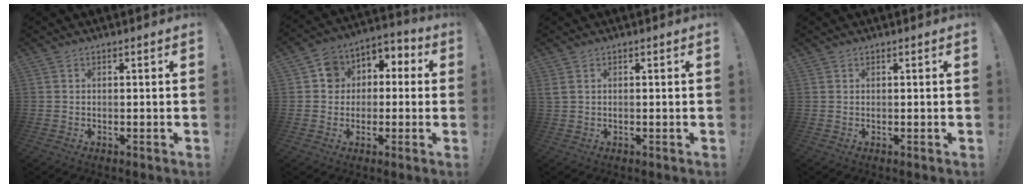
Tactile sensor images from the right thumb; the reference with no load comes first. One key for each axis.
{"total": 8.0, "fx": -0.4, "fy": 7.5, "fz": 2.8, "tx": -0.030, "ty": 0.008, "tz": -0.004}
{"total": 1.2, "fx": 0.6, "fy": 0.5, "fz": 0.9, "tx": -0.019, "ty": 0.001, "tz": 0.012}
{"total": 0.0}